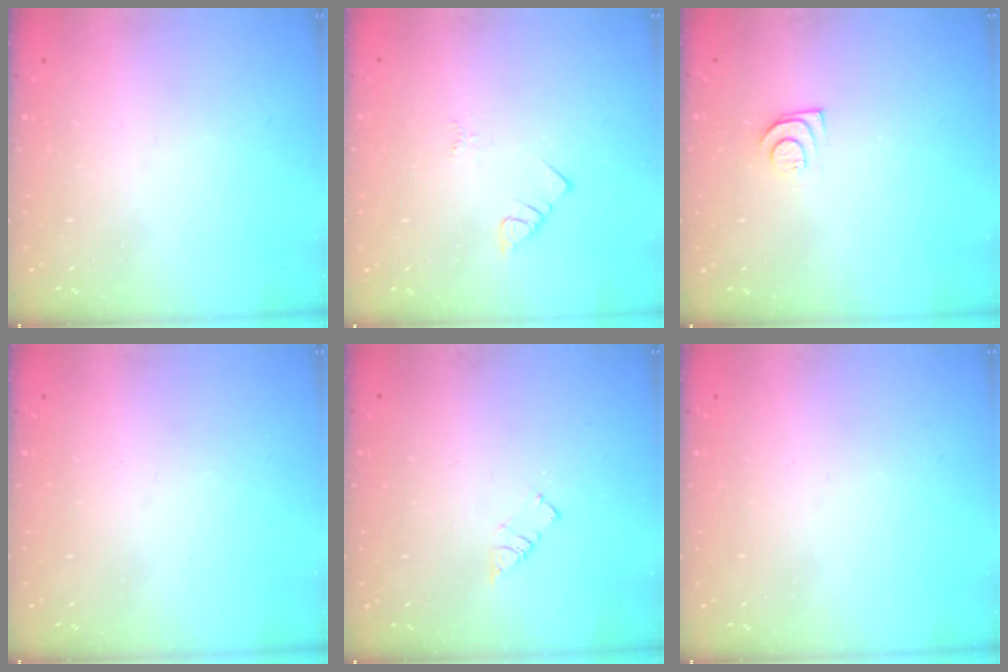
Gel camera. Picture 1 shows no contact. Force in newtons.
{"total": 2.0, "press": 2.0, "slide": 0.4}
{"total": 7.9, "press": 7.8, "slide": 0.7}
{"total": 0.0}
{"total": 2.6, "press": 2.6, "slide": 0.3}
{"total": 0.0}